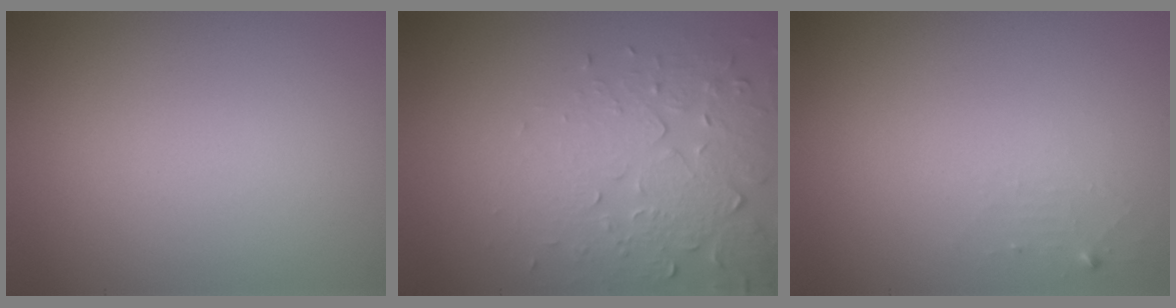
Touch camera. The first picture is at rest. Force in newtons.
{"total": 5.0, "press": 3.6, "slide": 3.4}
{"total": 1.0, "press": 1.0, "slide": 0.1}